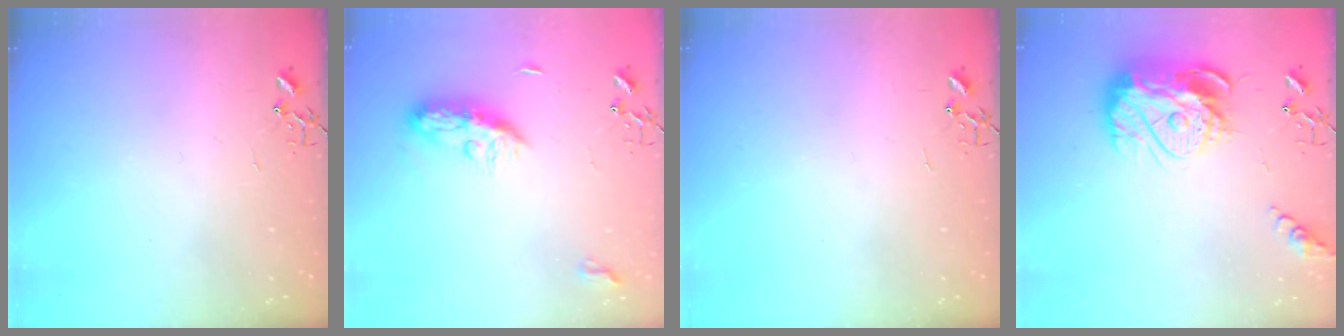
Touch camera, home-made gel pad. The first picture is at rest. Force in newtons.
{"total": 10.1, "press": 10.1, "slide": 0.6}
{"total": 0.0}
{"total": 17.4, "press": 17.3, "slide": 1.8}